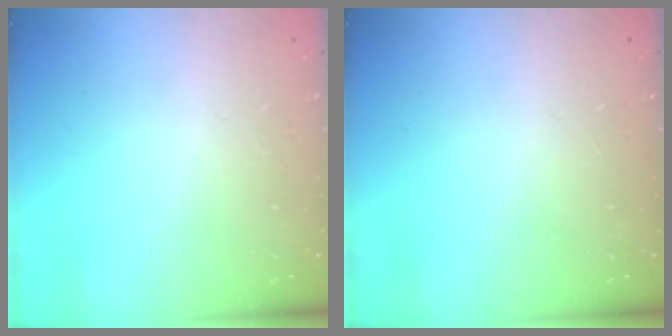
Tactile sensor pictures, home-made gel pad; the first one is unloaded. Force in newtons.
{"total": 0.0}